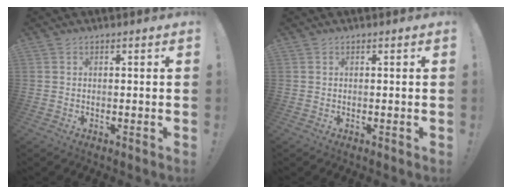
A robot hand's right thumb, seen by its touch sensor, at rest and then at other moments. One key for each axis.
{"total": 0.0}